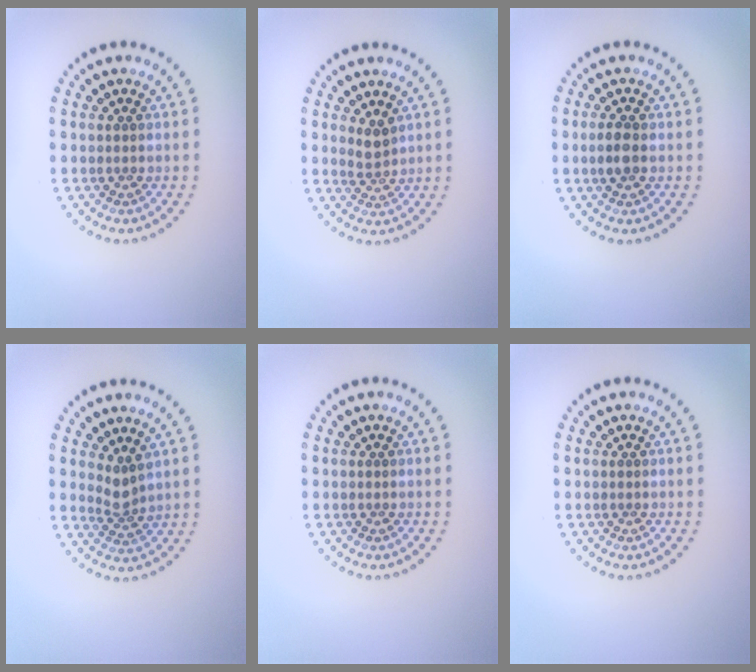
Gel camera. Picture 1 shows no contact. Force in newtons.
{"total": 1.7, "press": 1.4, "slide": 1.0}
{"total": 1.7, "press": 1.7, "slide": 0.1}
{"total": 2.0, "press": 1.3, "slide": 1.5}
{"total": 0.0}
{"total": 0.0}